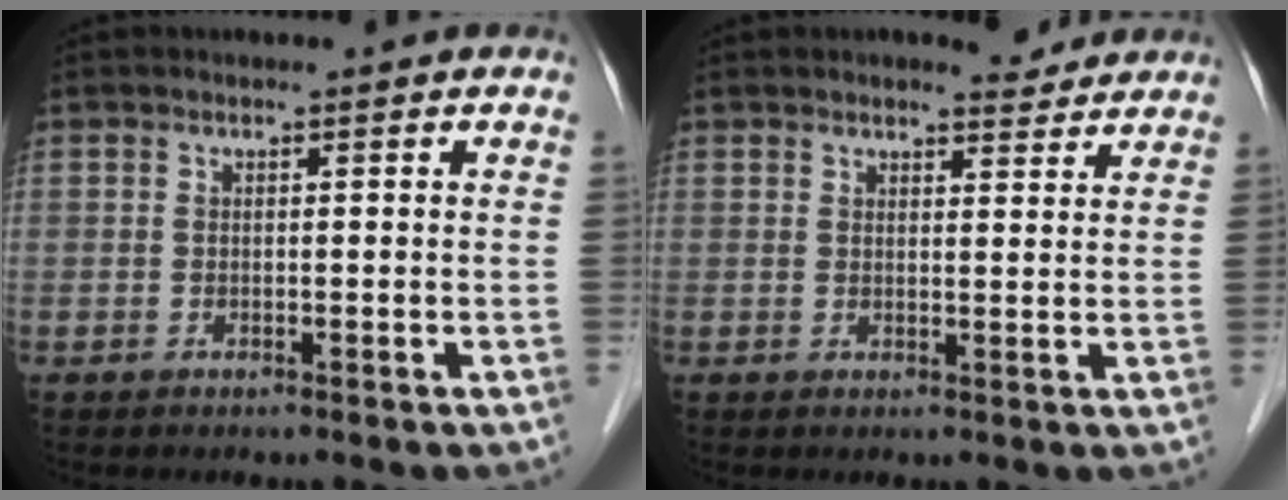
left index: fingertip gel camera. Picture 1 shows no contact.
{"total": 3.5, "force": [3.3, 0.9, 0.8], "torque": [-0.011, -0.002, 0.039]}